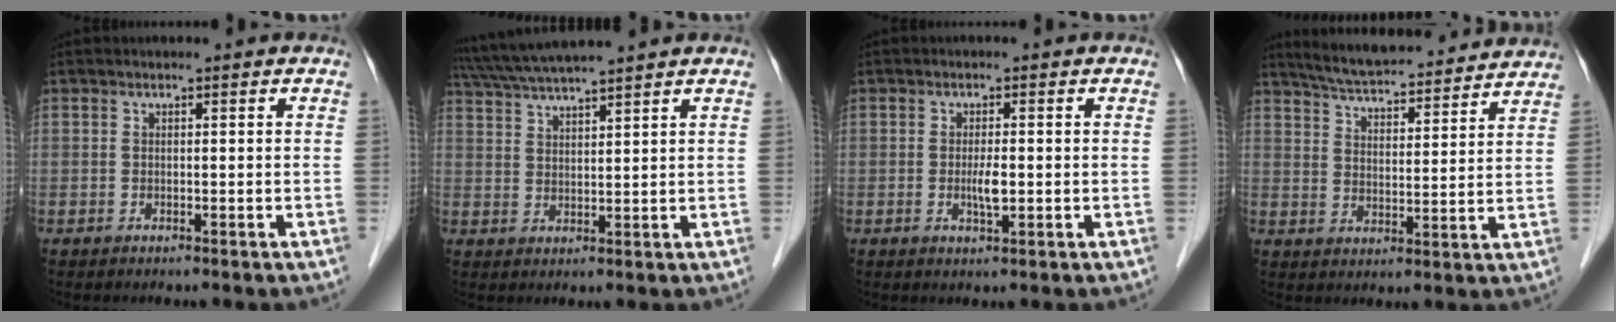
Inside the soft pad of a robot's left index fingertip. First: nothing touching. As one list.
[{"total": 9.3, "force": [8.4, -0.9, 4.0], "torque": [-0.076, 0.031, 0.141]}, {"total": 2.5, "force": [-0.3, 0.5, 2.4], "torque": [-0.049, -0.002, -0.005]}, {"total": 18.9, "force": [17.5, 2.8, 6.5], "torque": [-0.101, 0.024, 0.245]}]